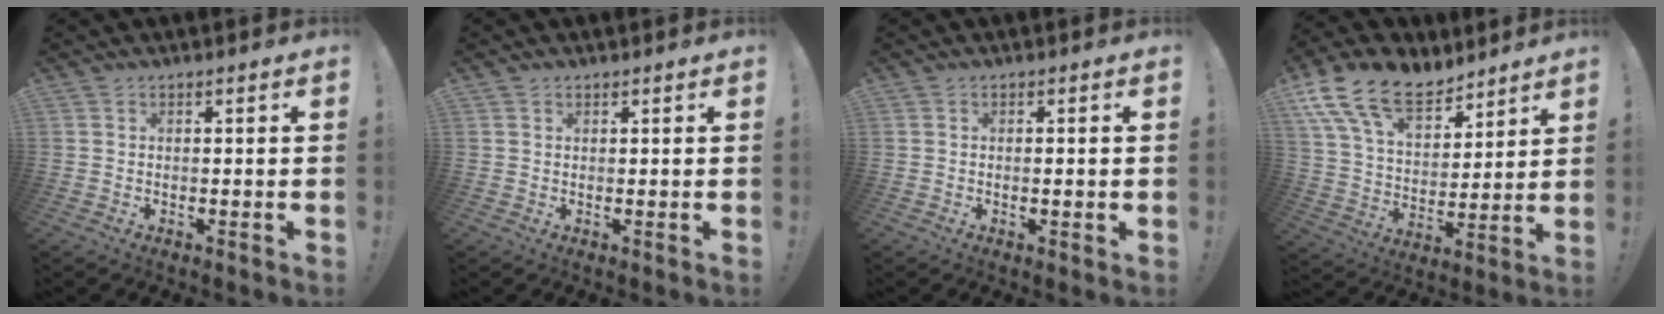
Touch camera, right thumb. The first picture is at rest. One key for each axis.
{"total": 0.7, "fx": 0.5, "fy": 0.4, "fz": 0.1, "tx": 0.002, "ty": -0.002, "tz": 0.010}
{"total": 1.3, "fx": -0.2, "fy": 0.2, "fz": 1.2, "tx": -0.019, "ty": -0.001, "tz": -0.003}
{"total": 17.7, "fx": 11.9, "fy": 9.8, "fz": 8.8, "tx": -0.163, "ty": -0.073, "tz": 0.222}